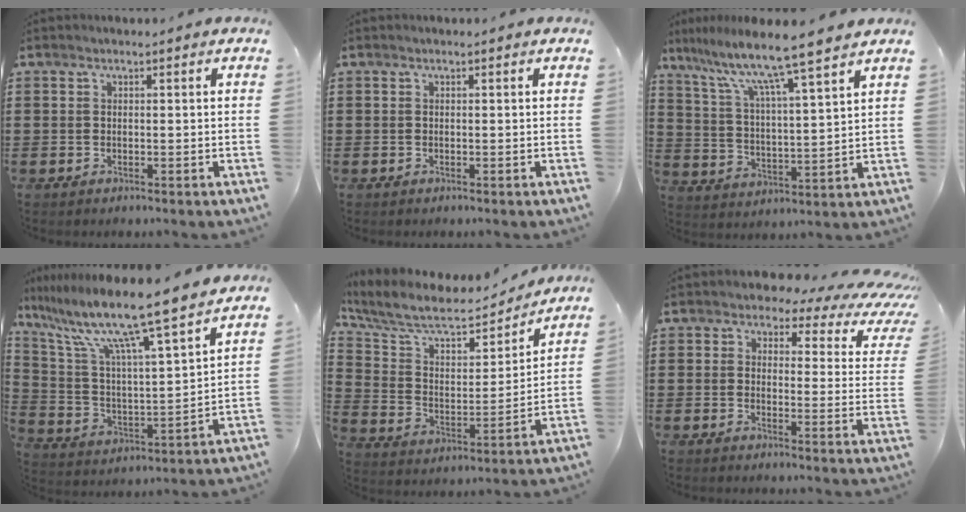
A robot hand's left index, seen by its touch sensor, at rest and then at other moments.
{"total": 0.0}
{"total": 9.4, "force": [7.8, -0.5, 5.2], "torque": [-0.130, -0.050, 0.127]}
{"total": 11.8, "force": [9.6, -0.5, 6.8], "torque": [-0.170, -0.072, 0.154]}
{"total": 9.4, "force": [7.8, 2.6, 4.6], "torque": [-0.123, -0.042, 0.133]}
{"total": 4.5, "force": [3.4, 2.1, 2.2], "torque": [-0.048, -0.014, 0.051]}